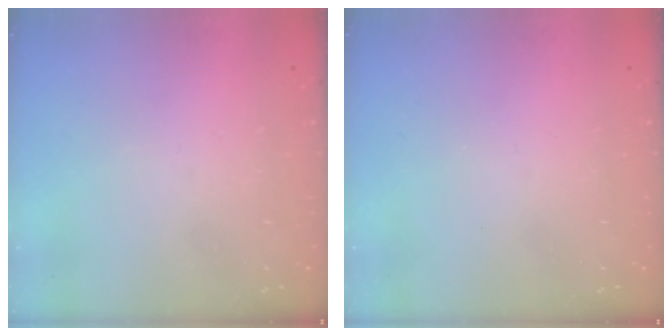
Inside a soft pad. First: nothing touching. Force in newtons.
{"total": 0.0}